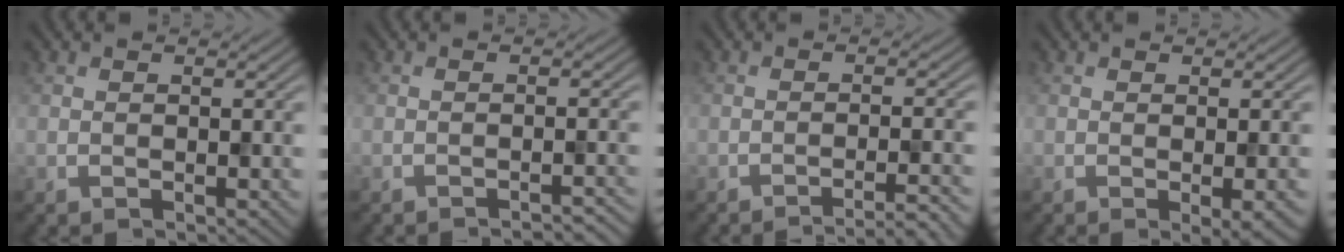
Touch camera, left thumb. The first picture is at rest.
{"total": 2.4, "force": [-2.0, 0.3, 1.3], "torque": [-0.010, 0.008, -0.037]}
{"total": 4.1, "force": [-3.1, 0.3, 2.7], "torque": [-0.037, 0.015, -0.062]}
{"total": 3.4, "force": [-0.9, 0.7, 3.2], "torque": [-0.047, -0.001, -0.012]}